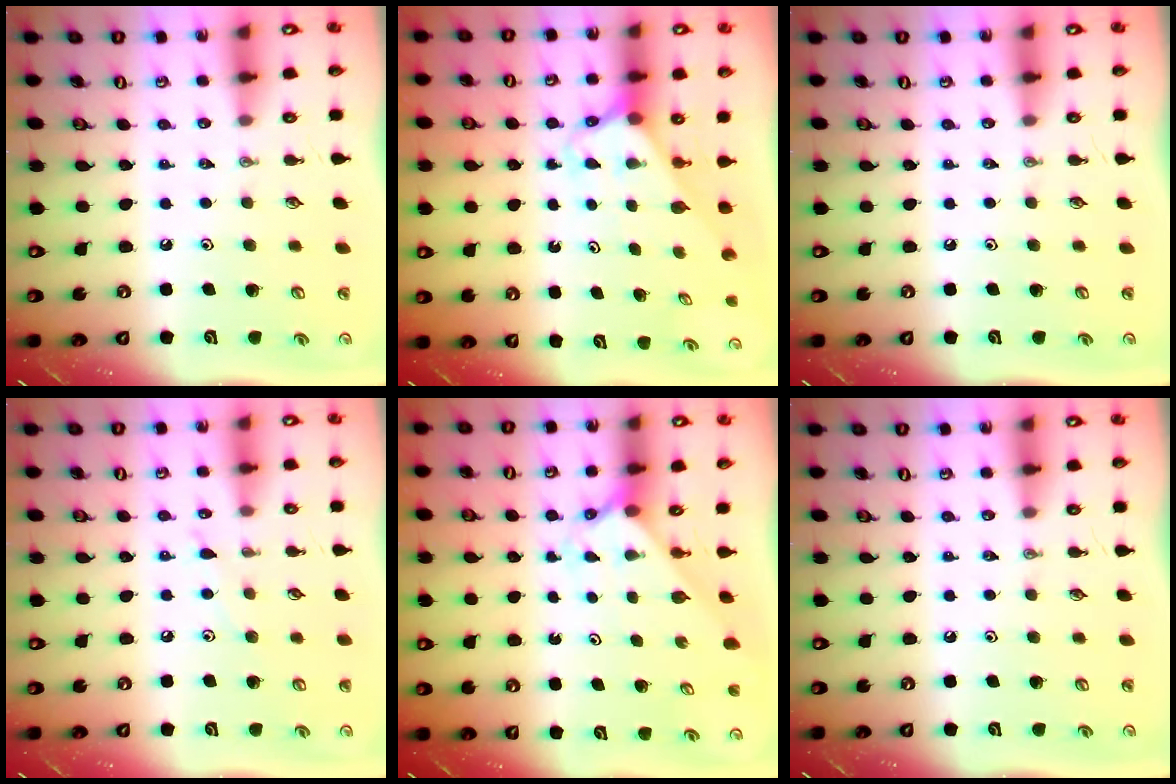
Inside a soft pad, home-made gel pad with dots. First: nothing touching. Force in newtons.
{"total": 2.6, "press": 2.6, "slide": 0.2}
{"total": 0.0}
{"total": 4.8, "press": 4.7, "slide": 0.3}
{"total": 2.3, "press": 2.3, "slide": 0.2}
{"total": 0.0}